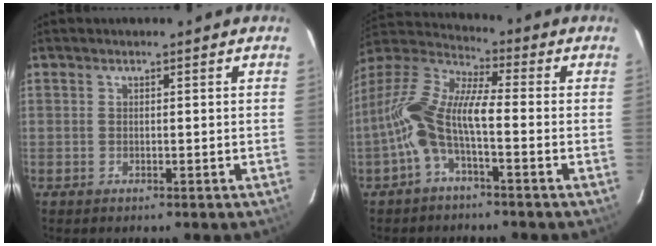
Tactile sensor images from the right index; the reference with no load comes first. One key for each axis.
{"total": 11.8, "fx": -3.3, "fy": 3.5, "fz": 10.8, "tx": -0.224, "ty": 0.012, "tz": -0.073}